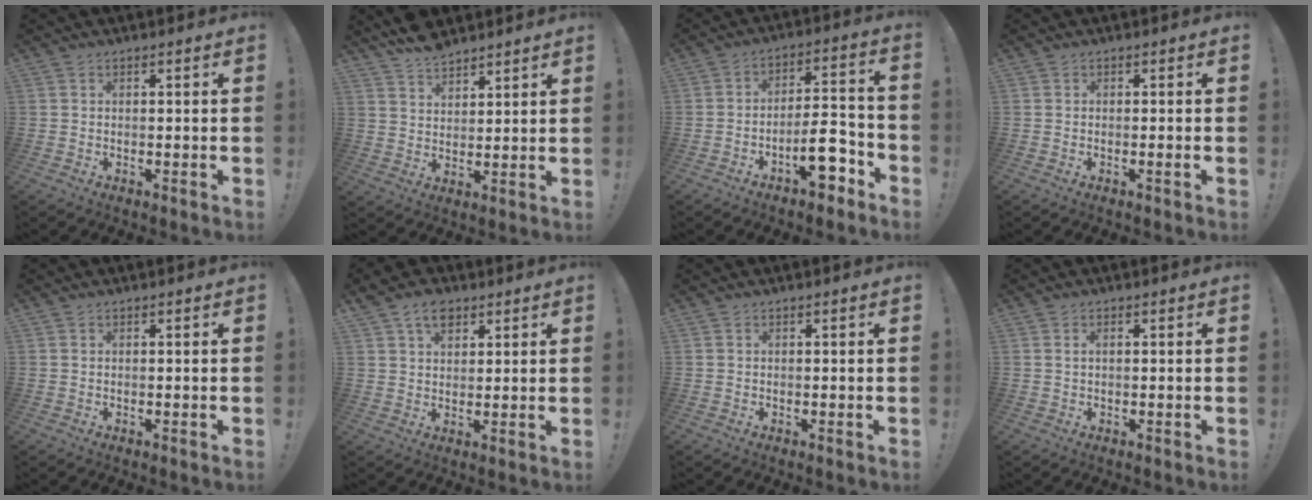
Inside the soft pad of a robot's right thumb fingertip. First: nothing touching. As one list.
[{"total": 8.3, "force": [6.9, 4.3, 1.6], "torque": [-0.035, -0.051, 0.135]}, {"total": 11.3, "force": [-6.4, 4.8, 8.0], "torque": [-0.106, 0.048, -0.104]}, {"total": 1.1, "force": [-0.2, -0.2, 1.0], "torque": [-0.017, -0.001, -0.003]}, {"total": 0.0}, {"total": 7.4, "force": [4.4, 4.6, 3.8], "torque": [-0.056, -0.012, 0.081]}, {"total": 0.0}, {"total": 1.0, "force": [0.6, 0.3, 0.8], "torque": [-0.017, 0.002, 0.010]}]